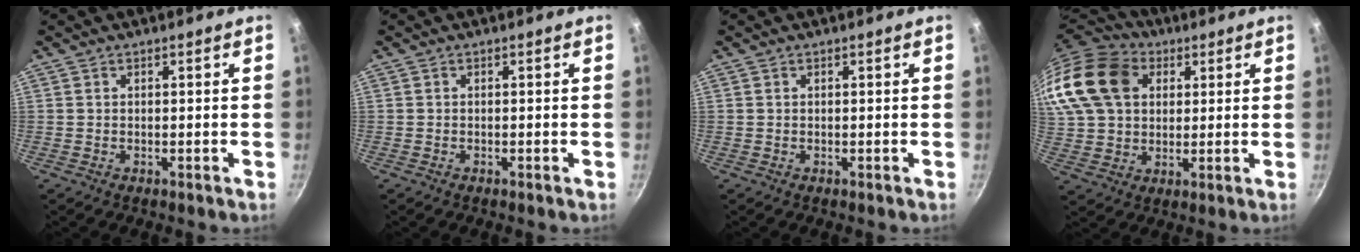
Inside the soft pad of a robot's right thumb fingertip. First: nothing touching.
{"total": 0.0}
{"total": 0.0}
{"total": 22.3, "force": [7.5, 16.8, 12.7], "torque": [-0.272, 0.024, 0.134]}